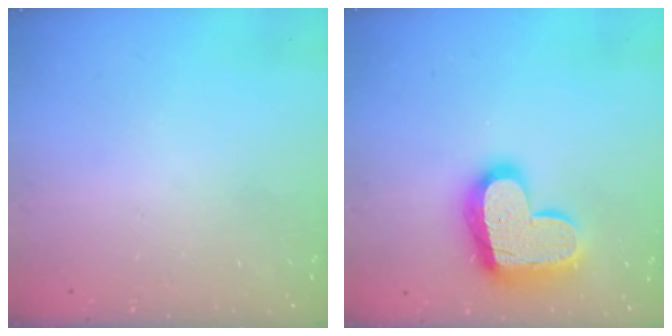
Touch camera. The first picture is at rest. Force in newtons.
{"total": 17.9, "press": 17.9, "slide": 1.4}